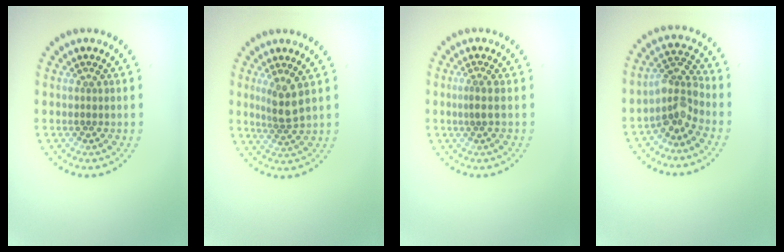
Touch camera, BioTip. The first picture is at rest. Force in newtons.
{"total": 2.5, "press": 1.9, "slide": 1.6}
{"total": 1.2, "press": 0.7, "slide": 1.0}
{"total": 3.3, "press": 2.5, "slide": 2.1}